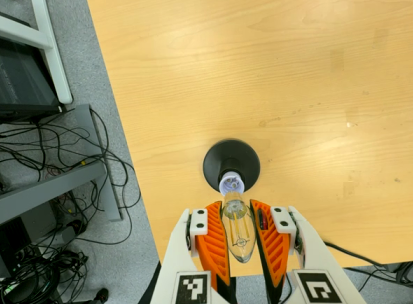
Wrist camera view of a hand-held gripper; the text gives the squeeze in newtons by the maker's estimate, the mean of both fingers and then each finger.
{"total": 23.8, "left": 25.1, "right": 22.5}